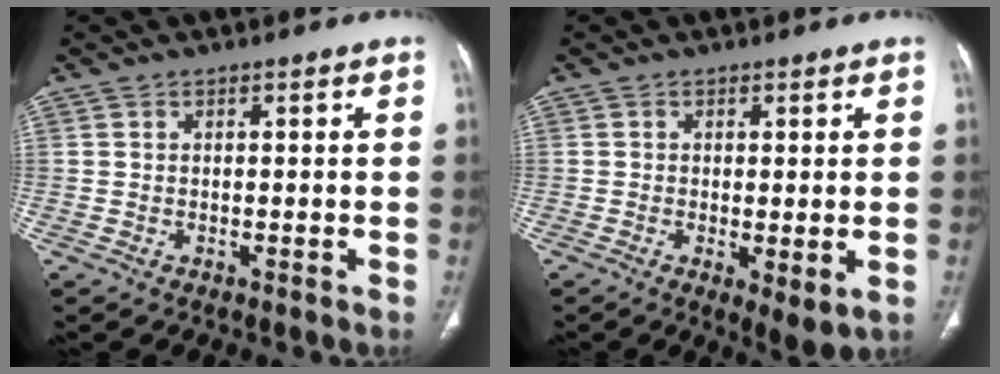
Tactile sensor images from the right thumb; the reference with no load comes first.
{"total": 4.9, "force": [-1.0, 1.6, 4.5], "torque": [-0.077, -0.018, -0.014]}